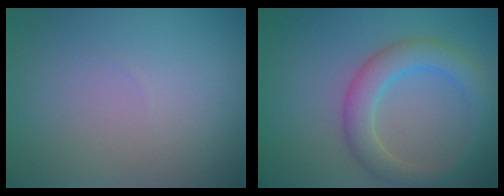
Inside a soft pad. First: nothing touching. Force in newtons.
{"total": 4.2, "press": 4.1, "slide": 0.3}